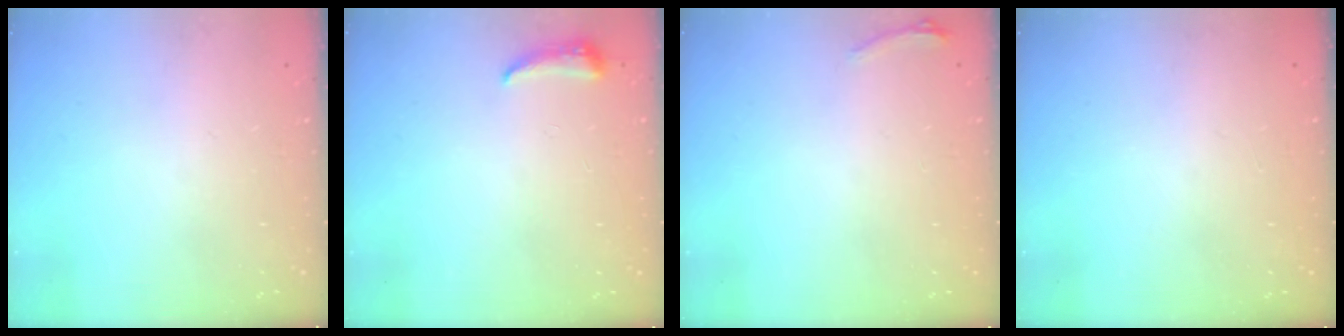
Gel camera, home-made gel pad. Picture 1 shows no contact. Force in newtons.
{"total": 4.3, "press": 4.2, "slide": 0.9}
{"total": 5.0, "press": 4.7, "slide": 1.9}
{"total": 1.0, "press": 0.0, "slide": 1.0}